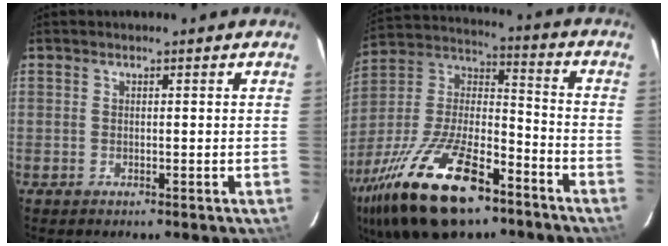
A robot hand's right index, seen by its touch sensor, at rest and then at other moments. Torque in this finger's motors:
{"motor_torque": [1.51, -0.62, 1.05, 0.17]}